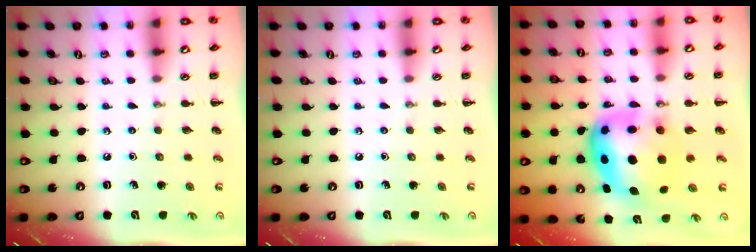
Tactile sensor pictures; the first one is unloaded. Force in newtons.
{"total": 0.0}
{"total": 10.2, "press": 9.8, "slide": 2.8}